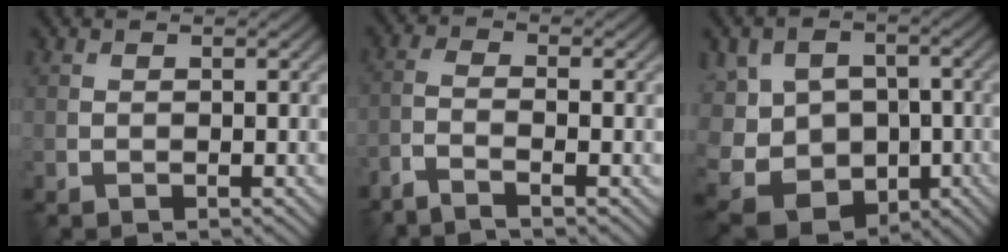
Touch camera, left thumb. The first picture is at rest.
{"total": 3.3, "force": [-2.4, 0.4, 2.3], "torque": [-0.044, -0.001, -0.064]}
{"total": 11.8, "force": [-3.1, 9.2, 6.6], "torque": [-0.171, -0.021, -0.050]}